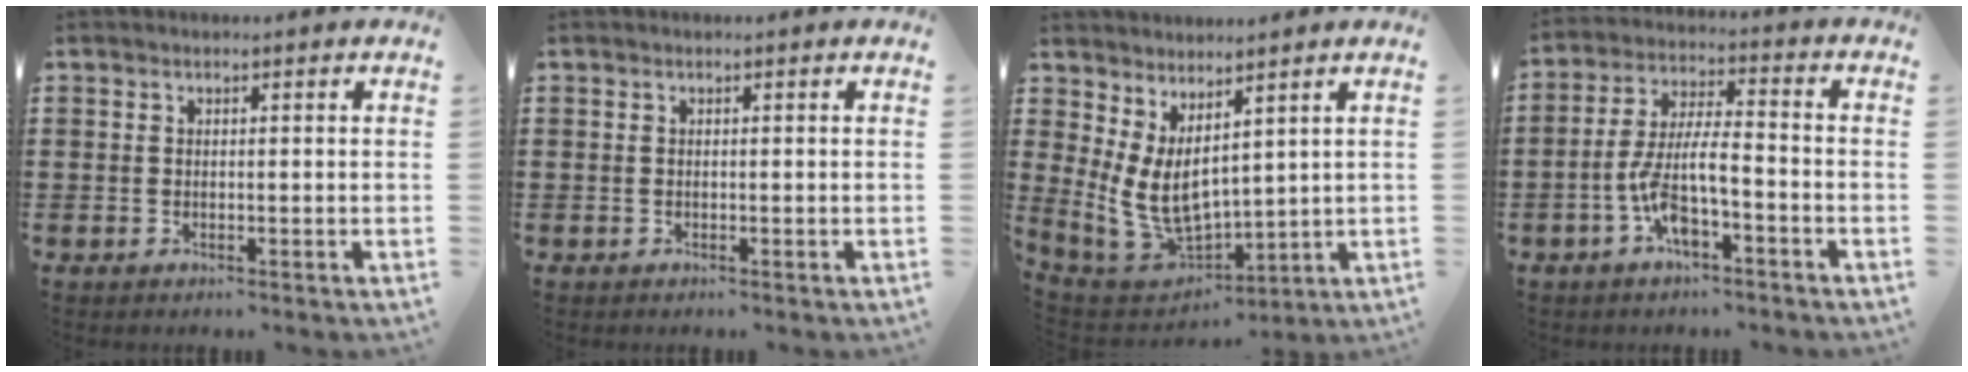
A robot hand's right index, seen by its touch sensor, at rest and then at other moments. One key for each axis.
{"total": 0.0}
{"total": 7.1, "fx": 2.6, "fy": 4.2, "fz": 5.1, "tx": -0.140, "ty": -0.023, "tz": 0.053}
{"total": 8.7, "fx": -3.5, "fy": 2.8, "fz": 7.4, "tx": -0.172, "ty": -0.006, "tz": -0.072}